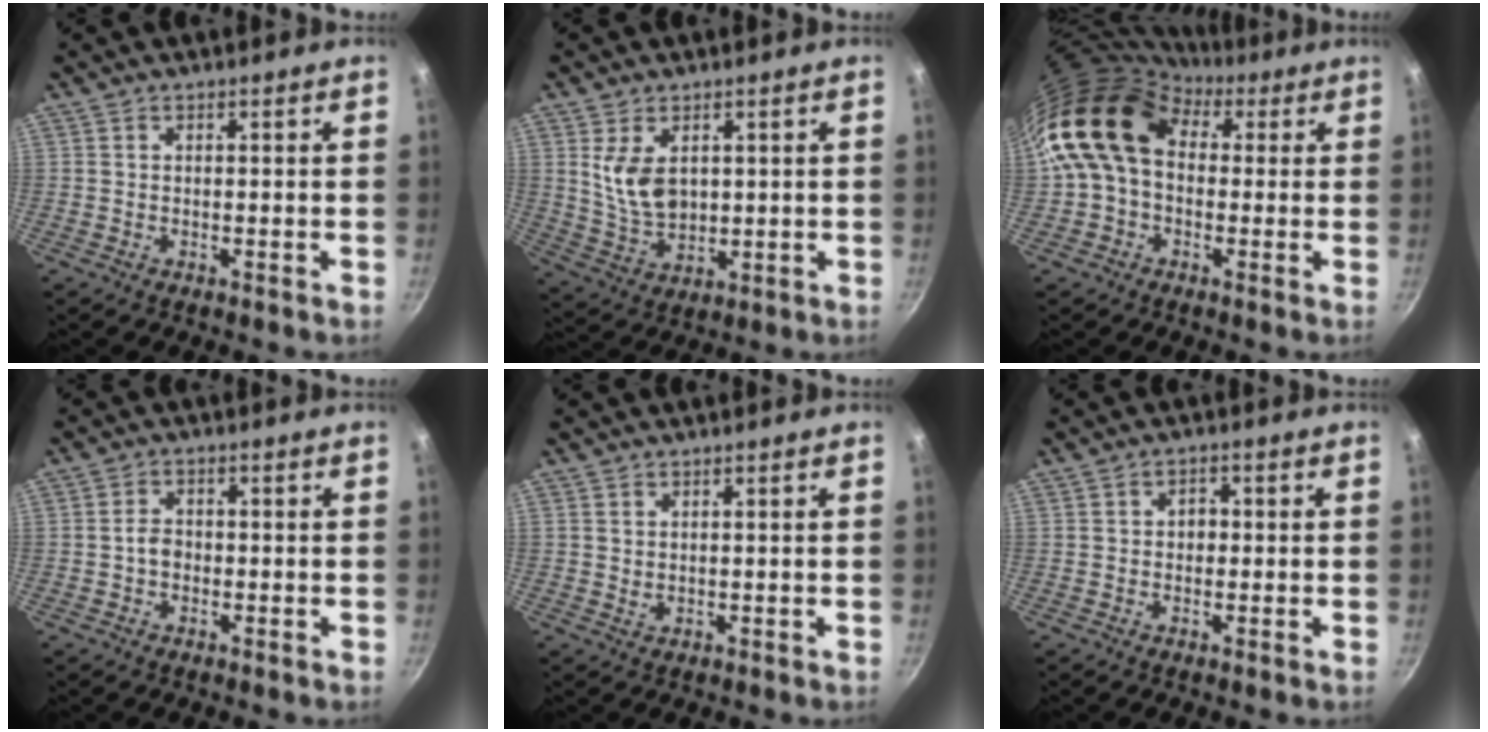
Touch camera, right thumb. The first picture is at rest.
{"total": 9.0, "force": [2.4, 5.7, 6.5], "torque": [-0.107, -0.026, 0.059]}
{"total": 14.7, "force": [2.4, 10.9, 9.6], "torque": [-0.147, 0.026, 0.023]}
{"total": 2.9, "force": [-0.5, 2.2, 1.8], "torque": [-0.018, 0.012, -0.009]}
{"total": 1.0, "force": [0.6, 0.6, 0.5], "torque": [-0.005, -0.008, 0.011]}
{"total": 2.5, "force": [0.1, 2.0, 1.5], "torque": [-0.010, 0.007, -0.001]}